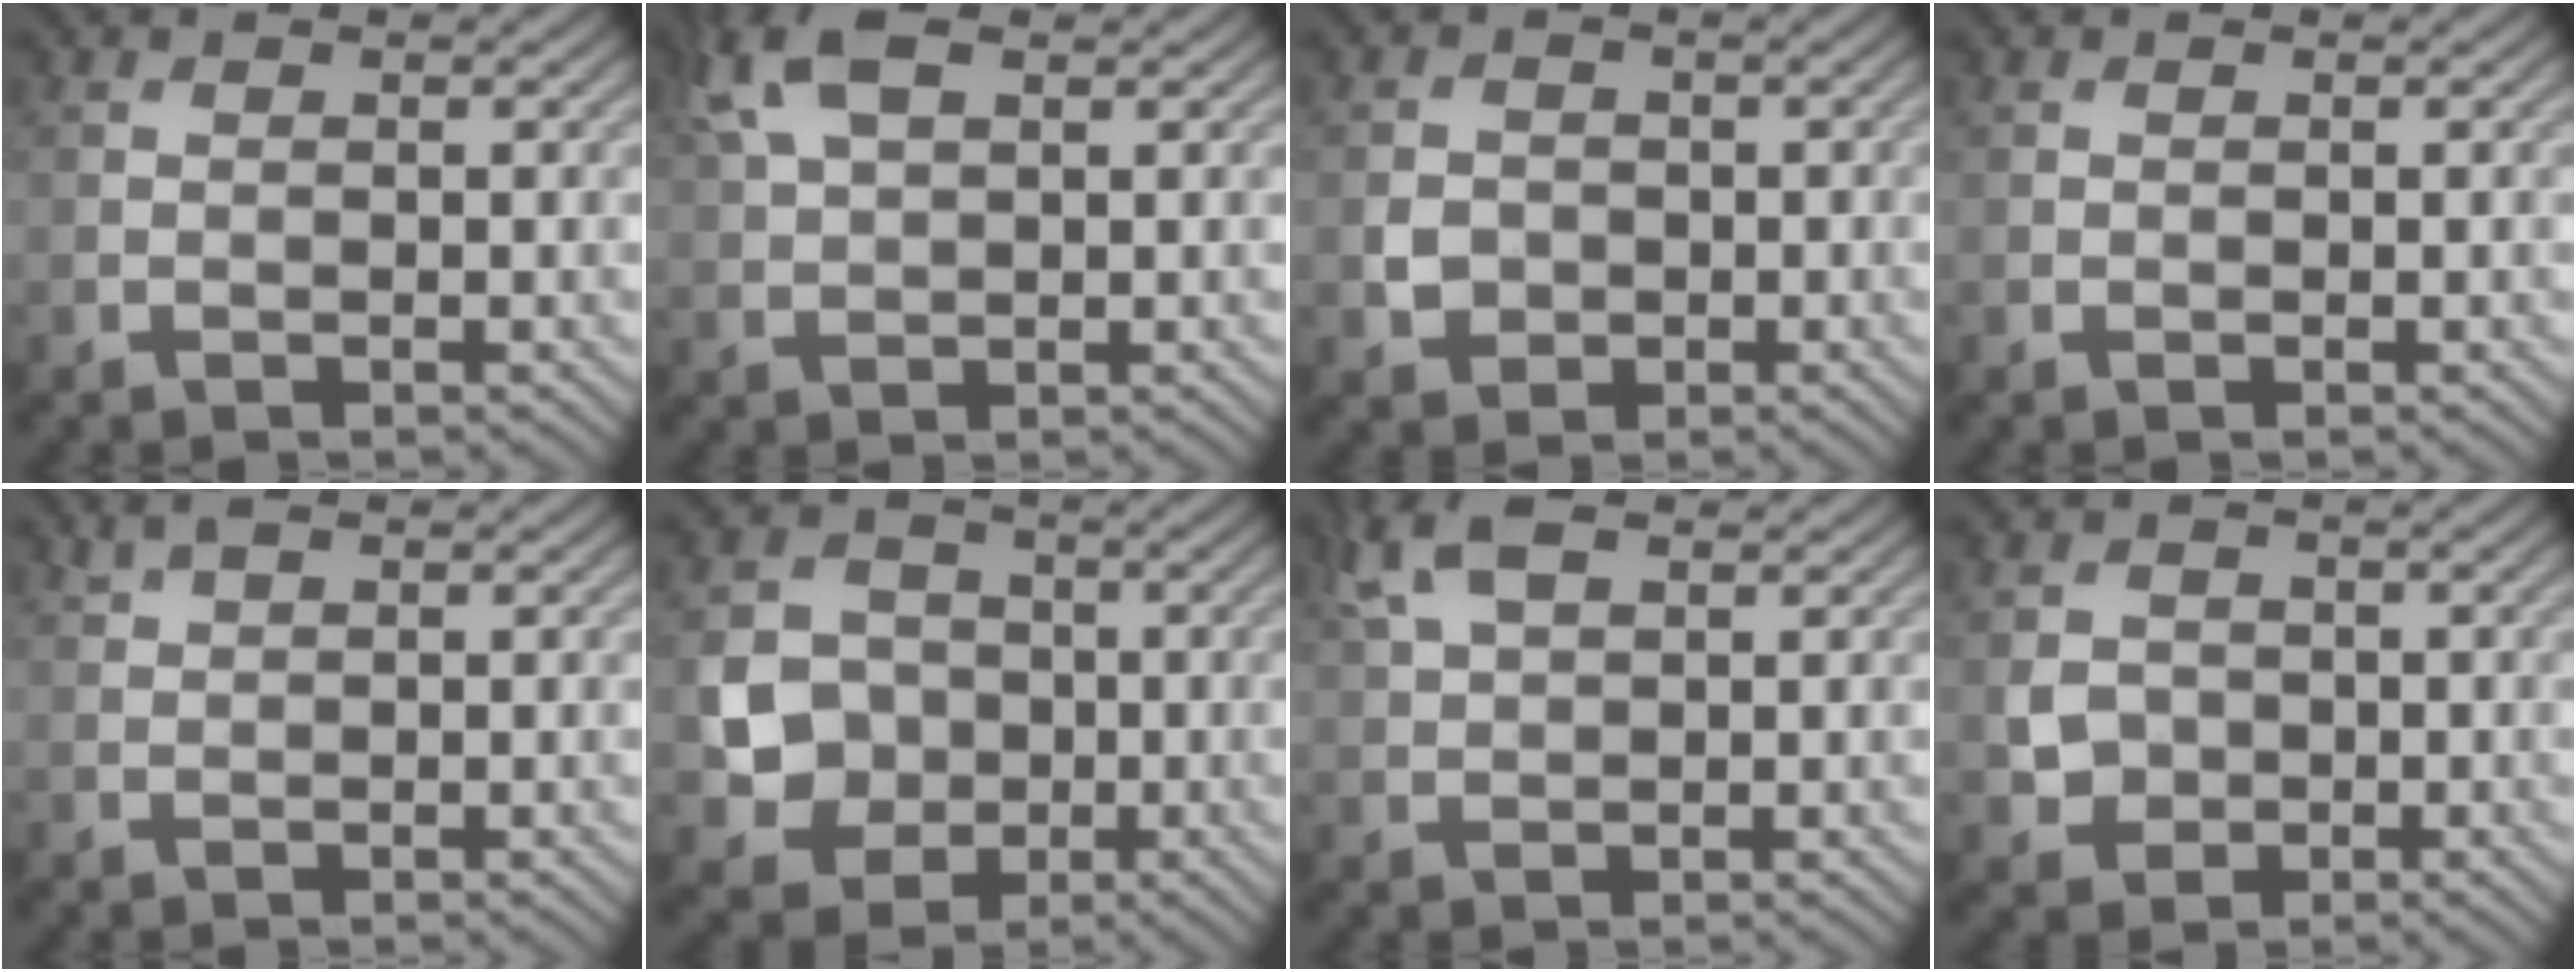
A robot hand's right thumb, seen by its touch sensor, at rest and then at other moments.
{"total": 7.0, "force": [3.3, 3.1, 5.3], "torque": [-0.135, 0.022, 0.065]}
{"total": 2.6, "force": [-0.5, 2.4, 0.8], "torque": [-0.014, -0.004, -0.012]}
{"total": 0.0}
{"total": 1.4, "force": [1.0, 0.5, 0.8], "torque": [-0.024, 0.005, 0.022]}
{"total": 7.0, "force": [-1.2, 6.3, 2.8], "torque": [-0.071, -0.006, -0.034]}
{"total": 6.0, "force": [3.0, 2.8, 4.4], "torque": [-0.115, 0.019, 0.060]}
{"total": 3.3, "force": [-0.5, 3.0, 1.1], "torque": [-0.023, -0.003, -0.015]}